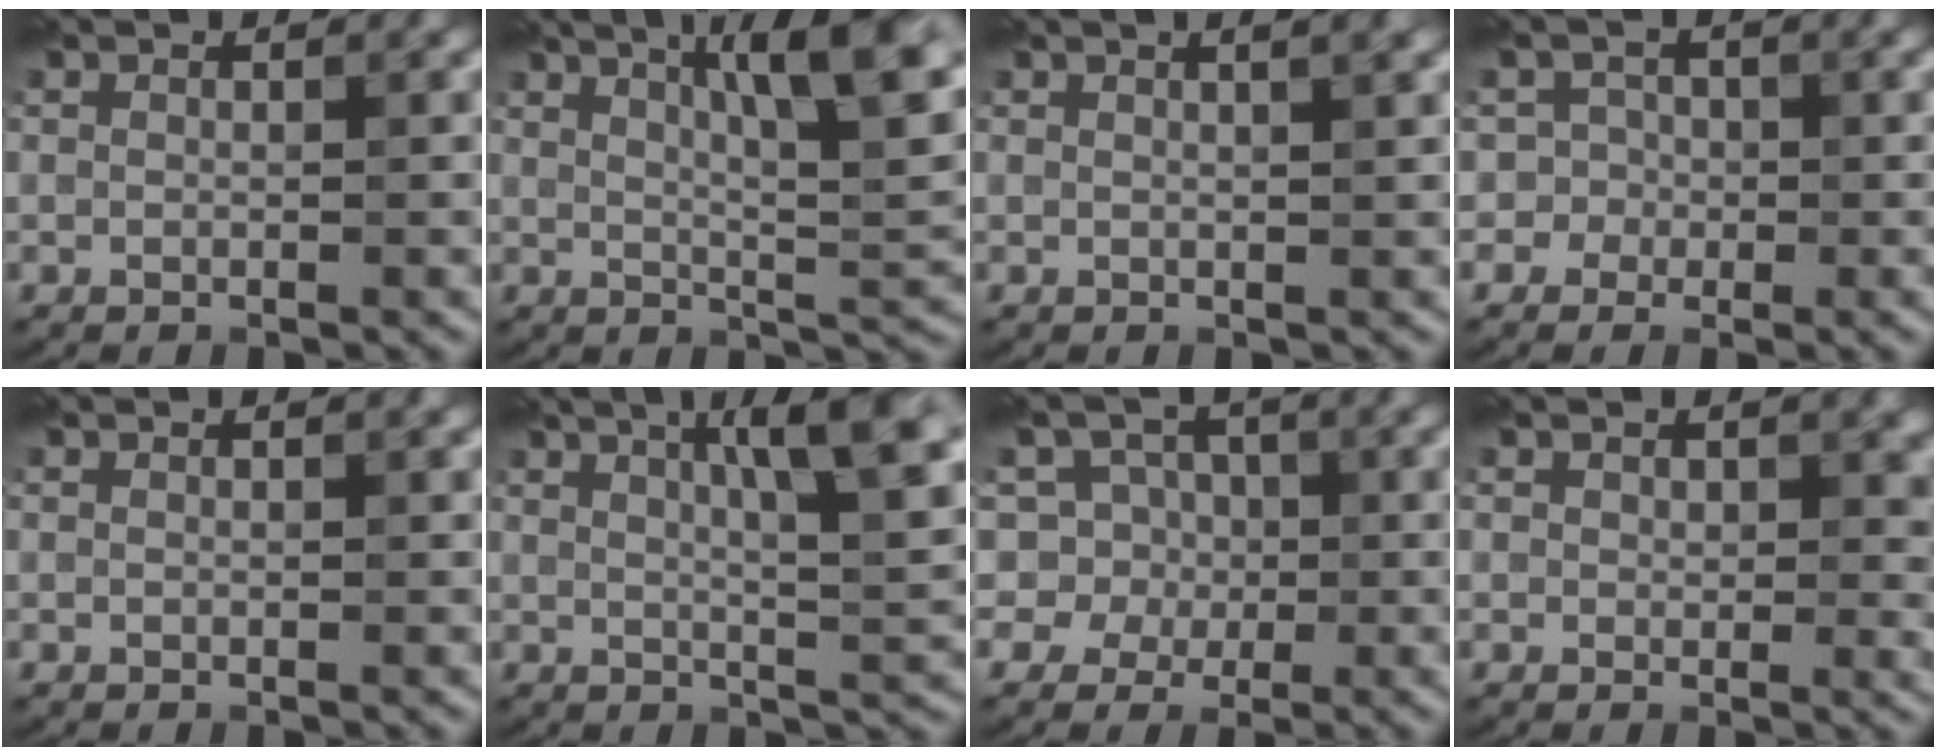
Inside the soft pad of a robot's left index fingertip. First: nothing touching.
{"total": 11.3, "force": [5.1, 2.8, 9.7], "torque": [-0.123, 0.018, 0.078]}
{"total": 3.5, "force": [1.8, 1.4, 2.6], "torque": [-0.008, 0.011, 0.001]}
{"total": 2.7, "force": [-1.2, 2.4, -0.2], "torque": [0.038, 0.012, -0.026]}
{"total": 0.0}
{"total": 10.4, "force": [4.3, 2.8, 9.0], "torque": [-0.106, 0.023, 0.061]}
{"total": 6.4, "force": [1.3, 6.0, 1.9], "torque": [-0.009, 0.035, -0.008]}
{"total": 2.7, "force": [1.1, 1.8, 1.7], "torque": [-0.021, -0.008, 0.017]}